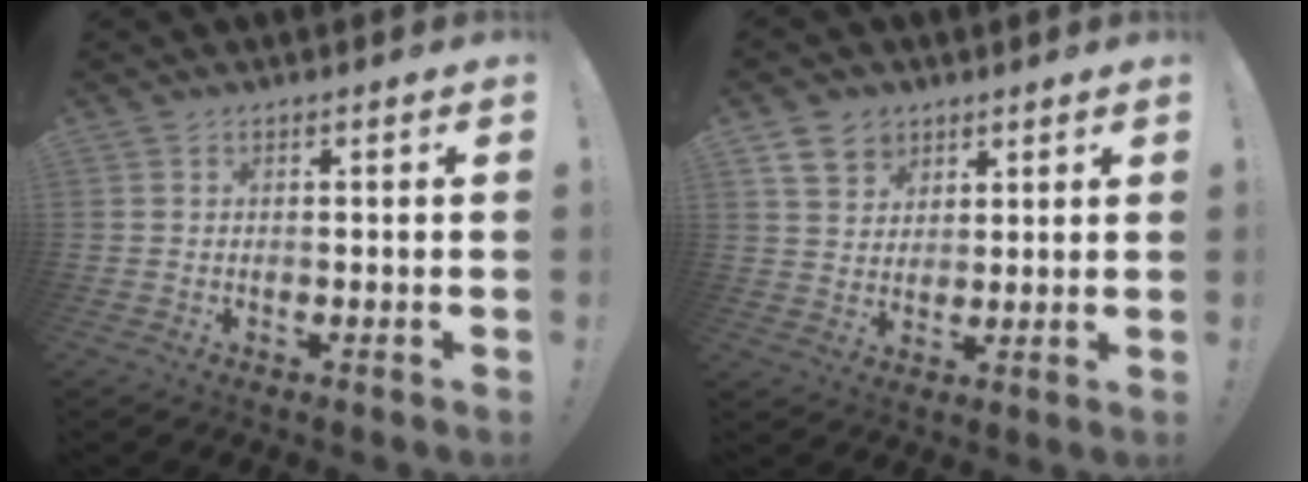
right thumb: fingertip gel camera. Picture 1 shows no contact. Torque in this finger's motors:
{"motor_torque": [-0.04, 0.01, 0.41, 0.19, -0.01]}